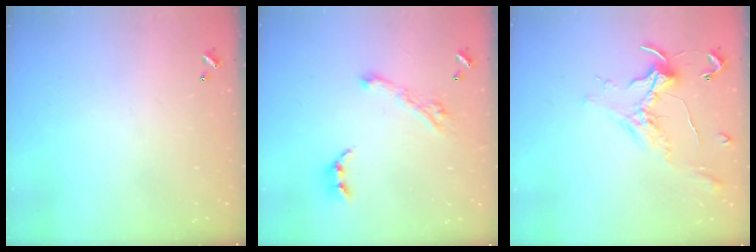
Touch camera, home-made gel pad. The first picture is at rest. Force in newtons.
{"total": 7.8, "press": 7.7, "slide": 0.9}
{"total": 1.1, "press": 1.0, "slide": 0.4}